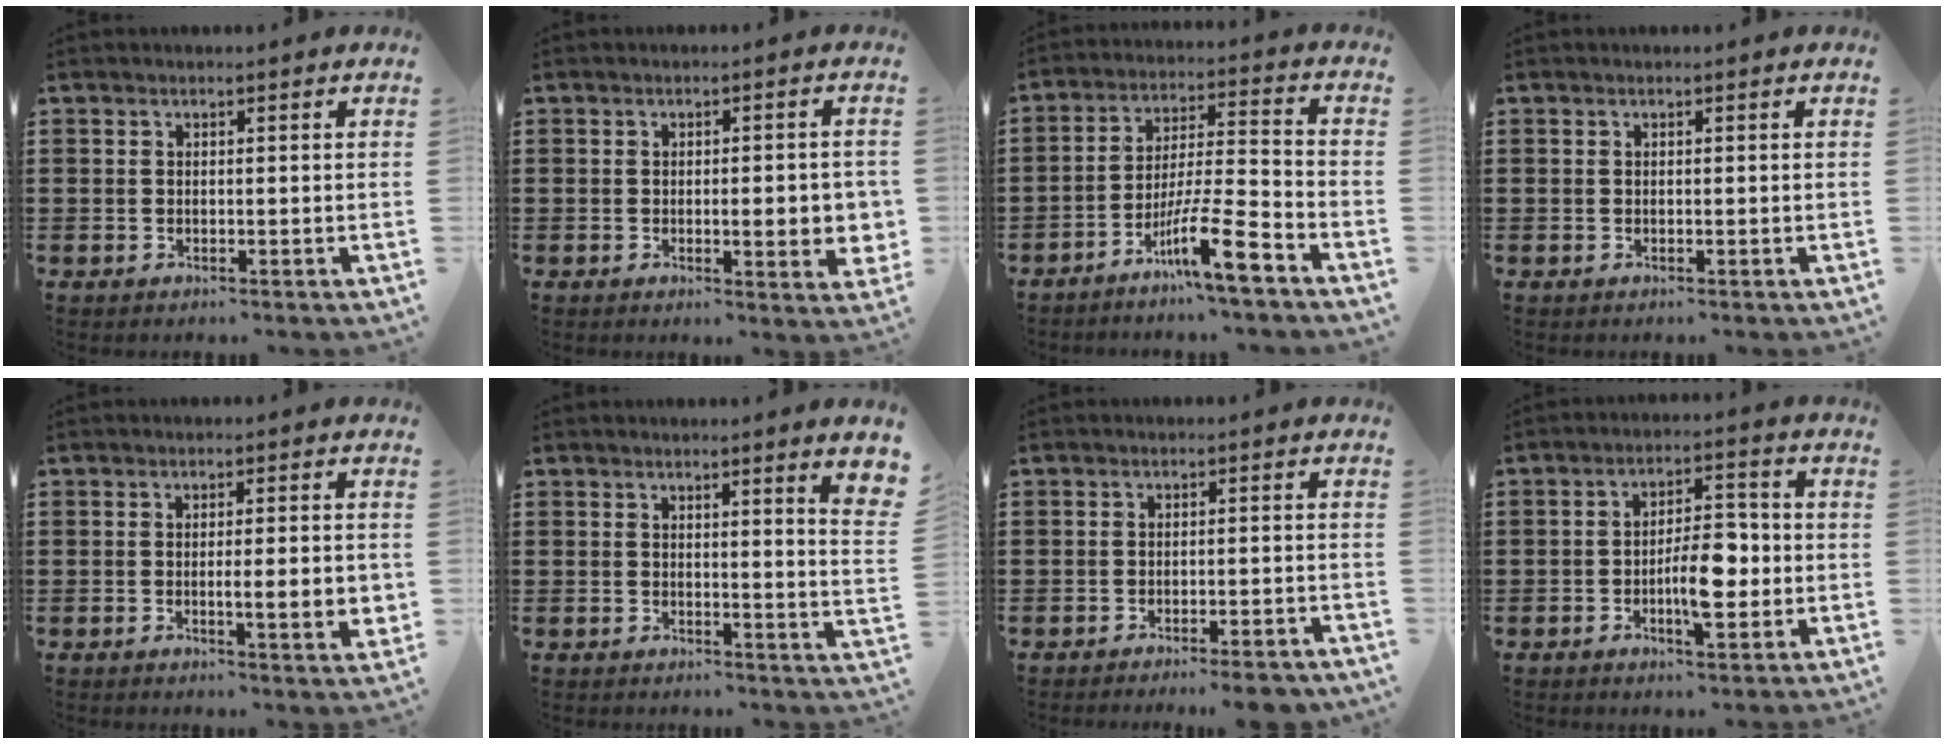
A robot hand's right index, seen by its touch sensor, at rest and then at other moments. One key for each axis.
{"total": 5.4, "fx": -0.7, "fy": 1.1, "fz": 5.3, "tx": -0.070, "ty": -0.009, "tz": -0.013}
{"total": 11.4, "fx": -7.2, "fy": 1.5, "fz": 8.7, "tx": -0.160, "ty": 0.003, "tz": -0.134}
{"total": 0.0}
{"total": 5.1, "fx": -0.7, "fy": 0.4, "fz": 5.0, "tx": -0.075, "ty": -0.012, "tz": -0.013}
{"total": 3.0, "fx": 1.8, "fy": -0.3, "fz": 2.3, "tx": -0.035, "ty": -0.012, "tz": 0.027}
{"total": 3.0, "fx": -2.6, "fy": 0.0, "fz": 1.4, "tx": -0.023, "ty": -0.001, "tz": -0.051}
{"total": 7.4, "fx": -1.7, "fy": 2.9, "fz": 6.6, "tx": -0.113, "ty": 0.004, "tz": -0.034}